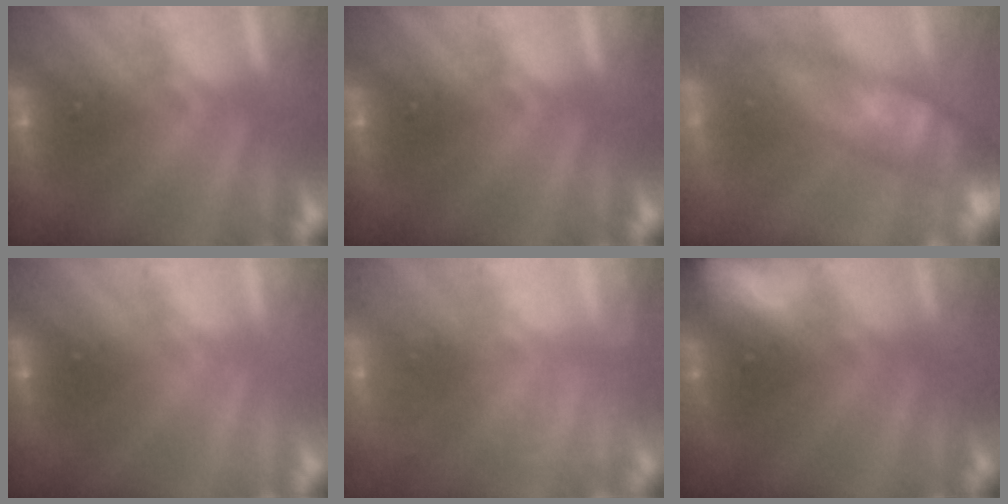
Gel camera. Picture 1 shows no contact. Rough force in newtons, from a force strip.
{"total": 0.0}
{"total": 4.5}
{"total": 3.0}
{"total": 2.4}
{"total": 5.9}